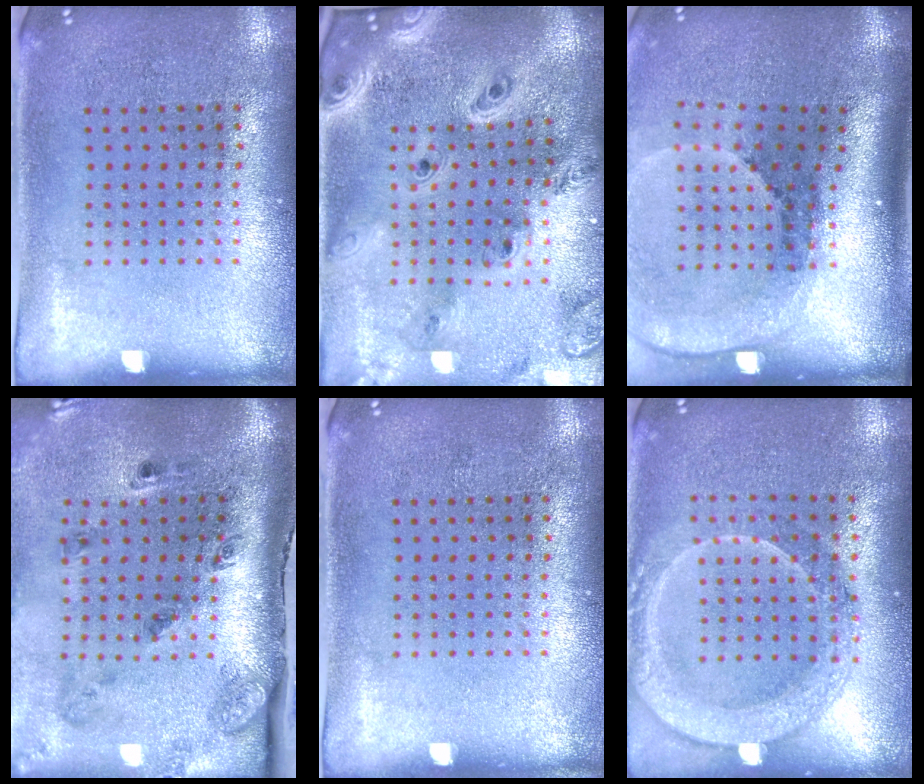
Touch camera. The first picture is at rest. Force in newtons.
{"total": 4.0, "press": 3.1, "slide": 2.6}
{"total": 2.6, "press": 1.8, "slide": 1.9}
{"total": 2.9, "press": 1.8, "slide": 2.2}
{"total": 0.0}
{"total": 2.0, "press": 1.8, "slide": 0.7}